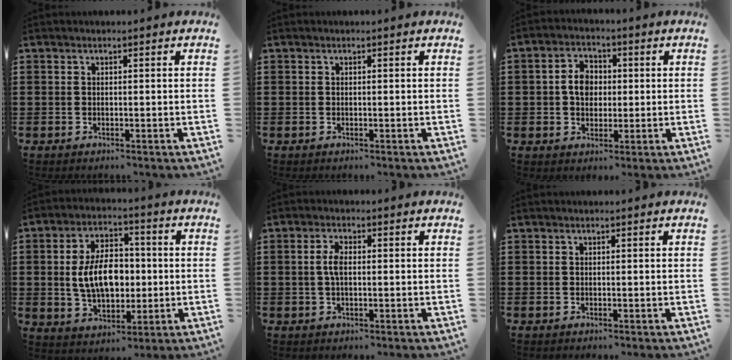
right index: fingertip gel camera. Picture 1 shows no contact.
{"total": 0.0}
{"total": 4.8, "force": [0.1, 3.6, 3.2], "torque": [-0.078, 0.012, -0.004]}
{"total": 9.4, "force": [0.1, 5.7, 7.5], "torque": [-0.148, 0.006, -0.004]}
{"total": 3.3, "force": [0.1, 1.3, 3.1], "torque": [-0.068, 0.000, -0.002]}
{"total": 0.0}